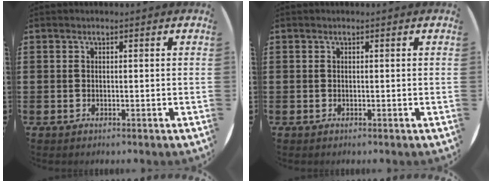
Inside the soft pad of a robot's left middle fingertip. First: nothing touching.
{"total": 0.0}